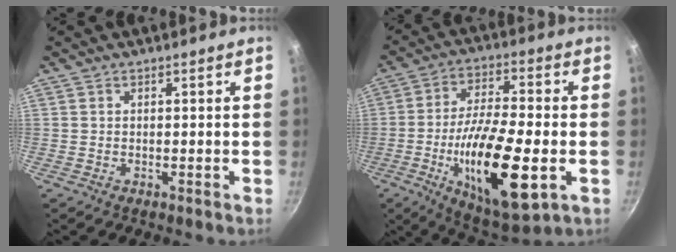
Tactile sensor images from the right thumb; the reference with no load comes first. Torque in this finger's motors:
{"motor_torque": [0.15, 1.24, 1.86, -0.28, 0.33]}